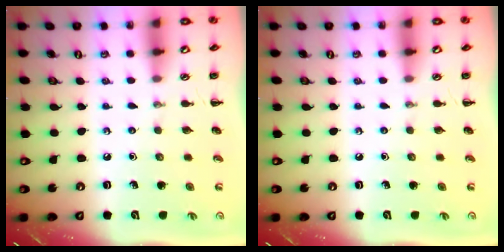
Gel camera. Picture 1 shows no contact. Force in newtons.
{"total": 0.0}